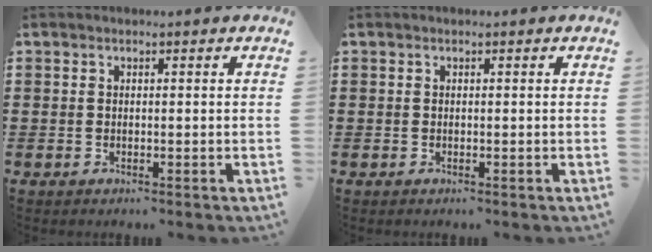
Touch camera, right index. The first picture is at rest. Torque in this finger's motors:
{"motor_torque": [0.00, 0.00, 0.06, 0.00]}